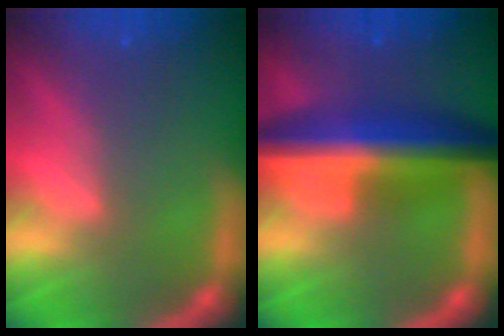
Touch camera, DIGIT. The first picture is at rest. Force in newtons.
{"total": 9.0}